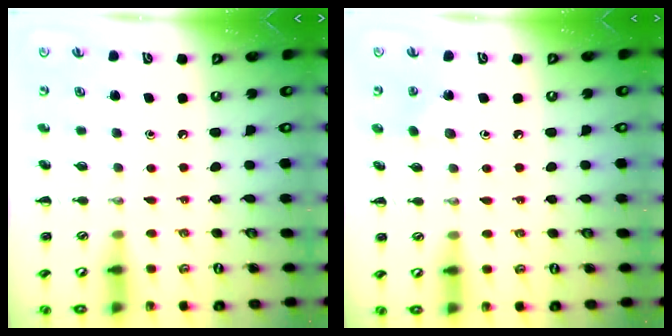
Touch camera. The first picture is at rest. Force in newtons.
{"total": 5.8, "press": 5.5, "slide": 1.7}